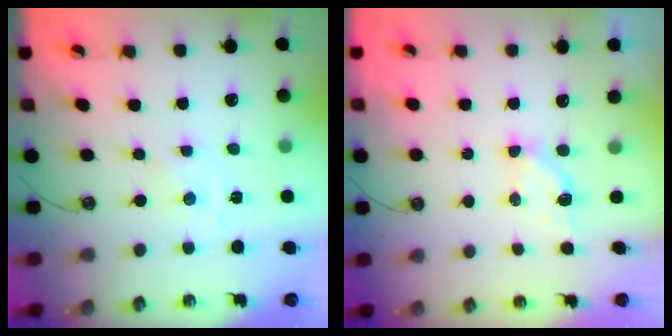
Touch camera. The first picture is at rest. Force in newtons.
{"total": 3.9, "press": 3.9, "slide": 0.4}